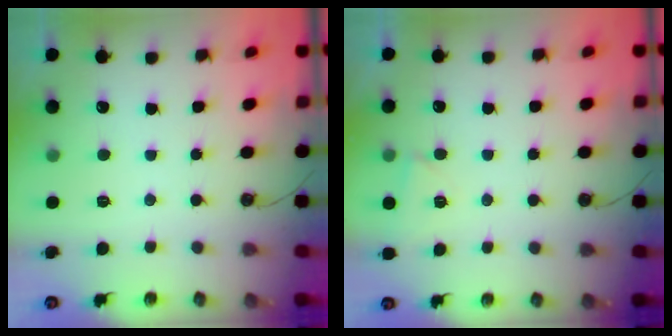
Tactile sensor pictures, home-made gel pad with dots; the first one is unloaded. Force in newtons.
{"total": 3.9, "press": 1.7, "slide": 3.5}